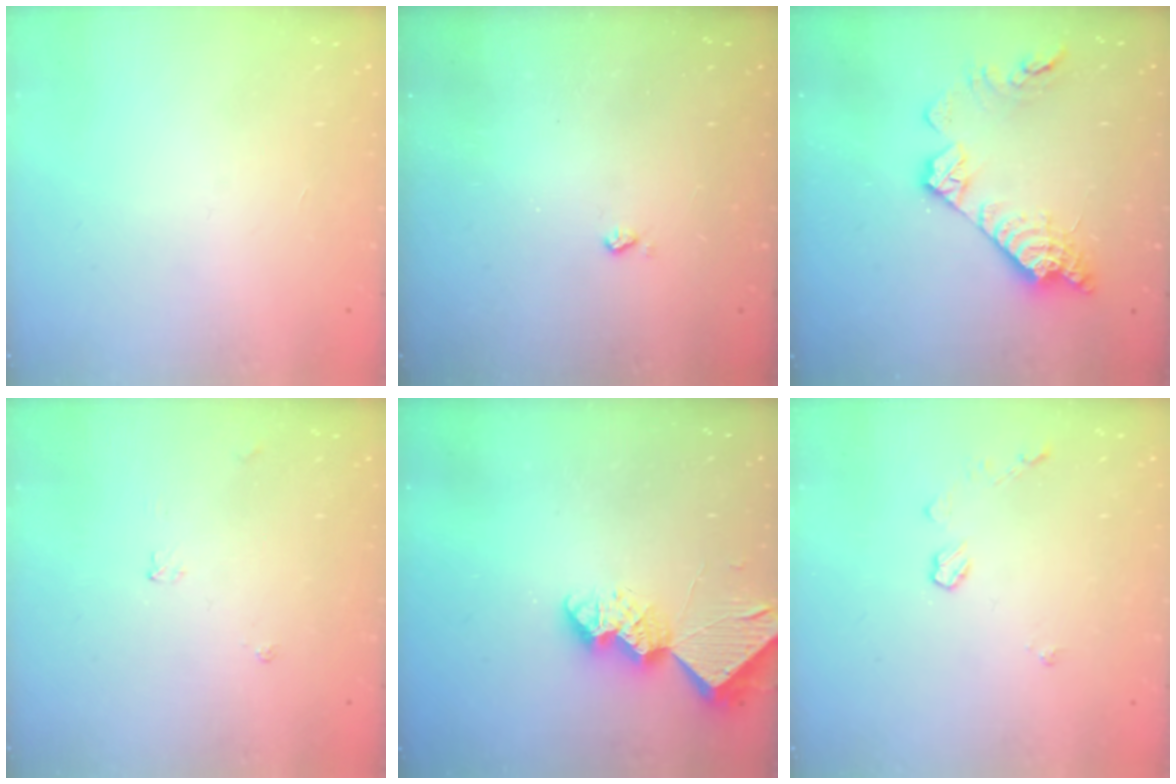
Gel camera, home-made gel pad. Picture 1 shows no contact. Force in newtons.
{"total": 2.5, "press": 2.5, "slide": 0.5}
{"total": 15.6, "press": 15.6, "slide": 0.9}
{"total": 3.3, "press": 3.3, "slide": 0.5}
{"total": 9.7, "press": 9.7, "slide": 1.0}
{"total": 5.1, "press": 5.1, "slide": 0.1}